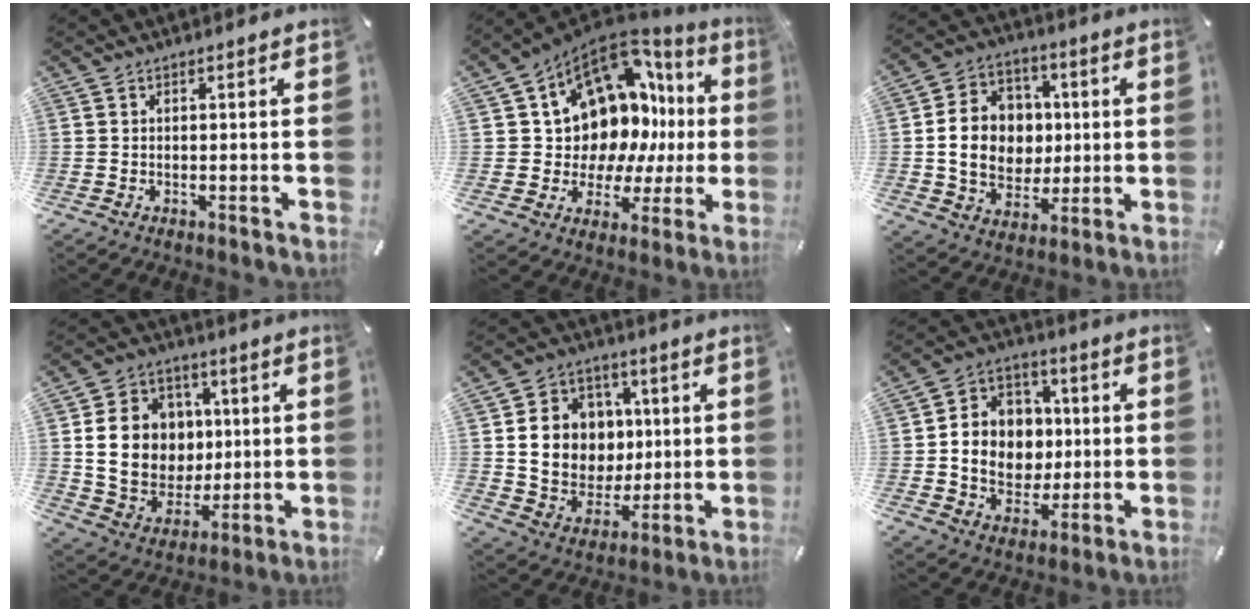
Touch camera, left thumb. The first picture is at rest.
{"total": 14.3, "force": [6.3, 11.3, 6.1], "torque": [-0.081, -0.093, 0.128]}
{"total": 14.3, "force": [0.3, 12.6, 6.8], "torque": [-0.127, 0.013, 0.016]}
{"total": 15.4, "force": [2.3, 13.7, 6.7], "torque": [-0.118, 0.003, 0.055]}
{"total": 13.9, "force": [2.4, 12.6, 5.2], "torque": [-0.083, -0.002, 0.061]}
{"total": 12.3, "force": [-0.1, 11.4, 4.7], "torque": [-0.075, 0.006, 0.011]}